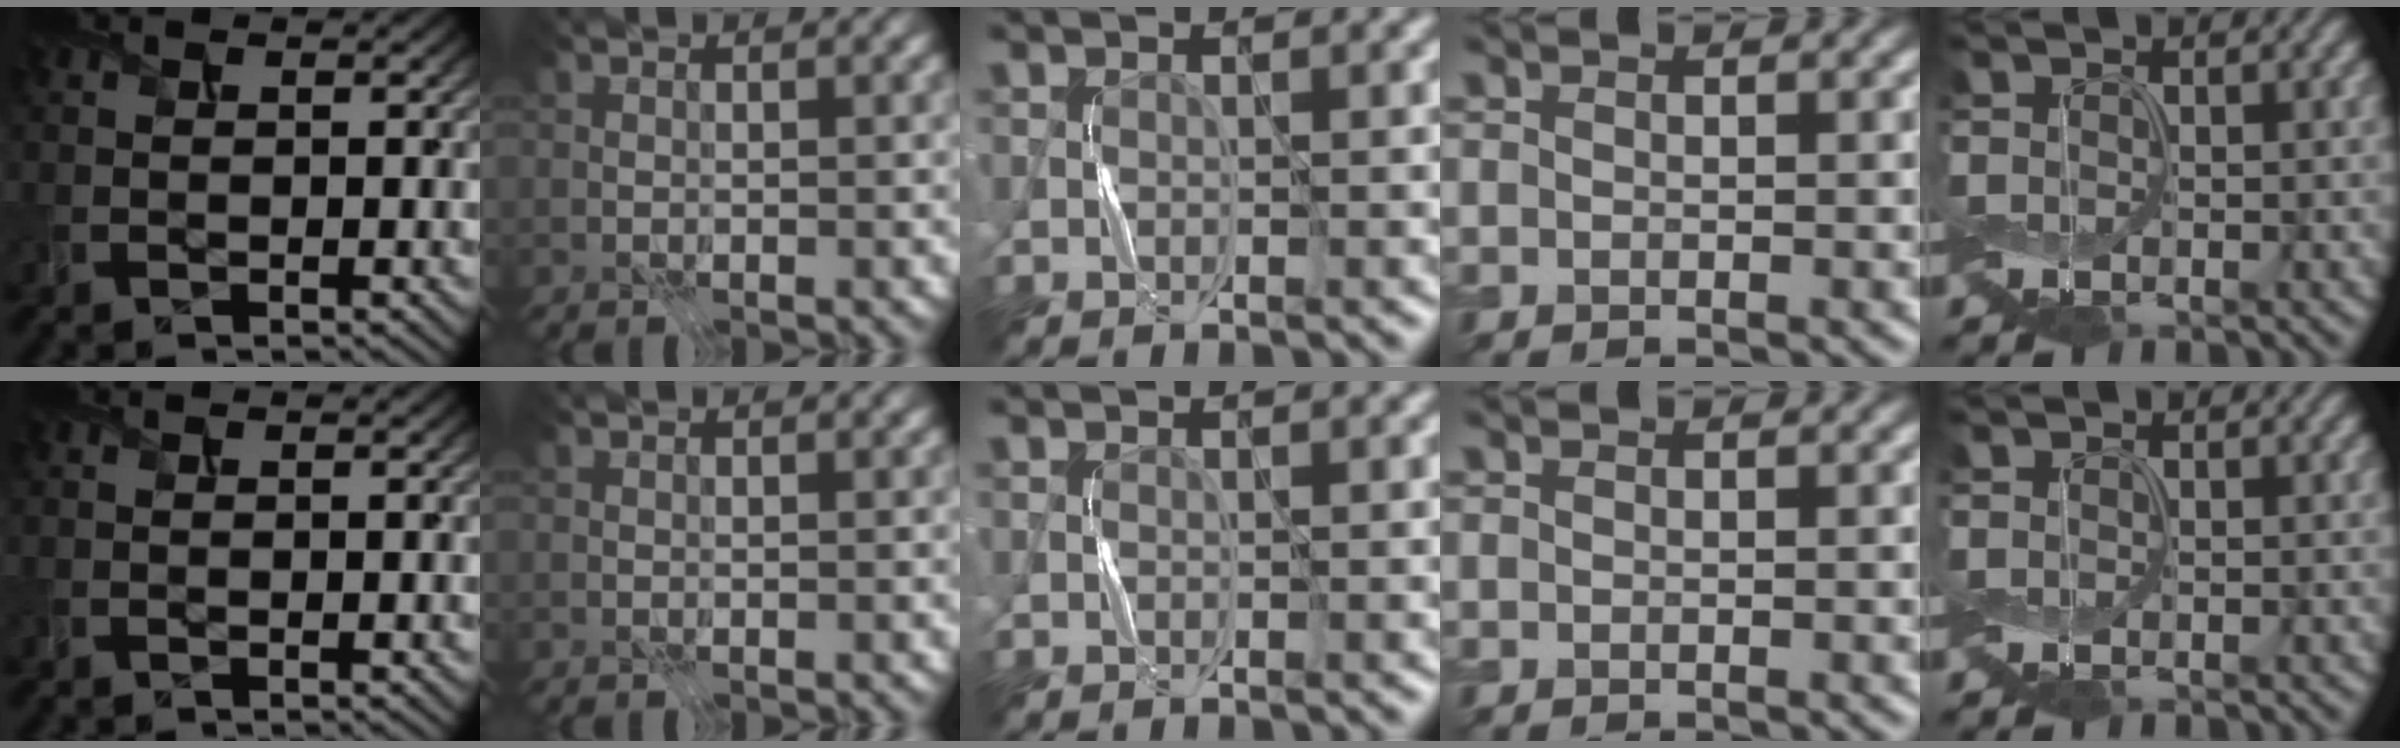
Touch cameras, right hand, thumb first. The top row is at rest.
{}